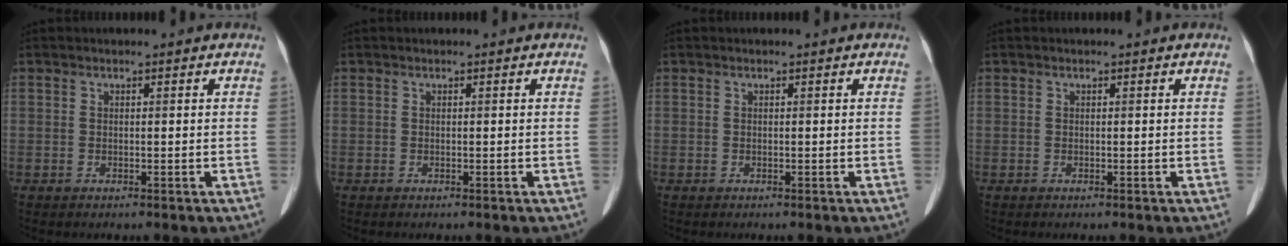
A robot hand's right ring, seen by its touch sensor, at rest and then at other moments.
{"total": 0.0}
{"total": 0.0}
{"total": 0.0}